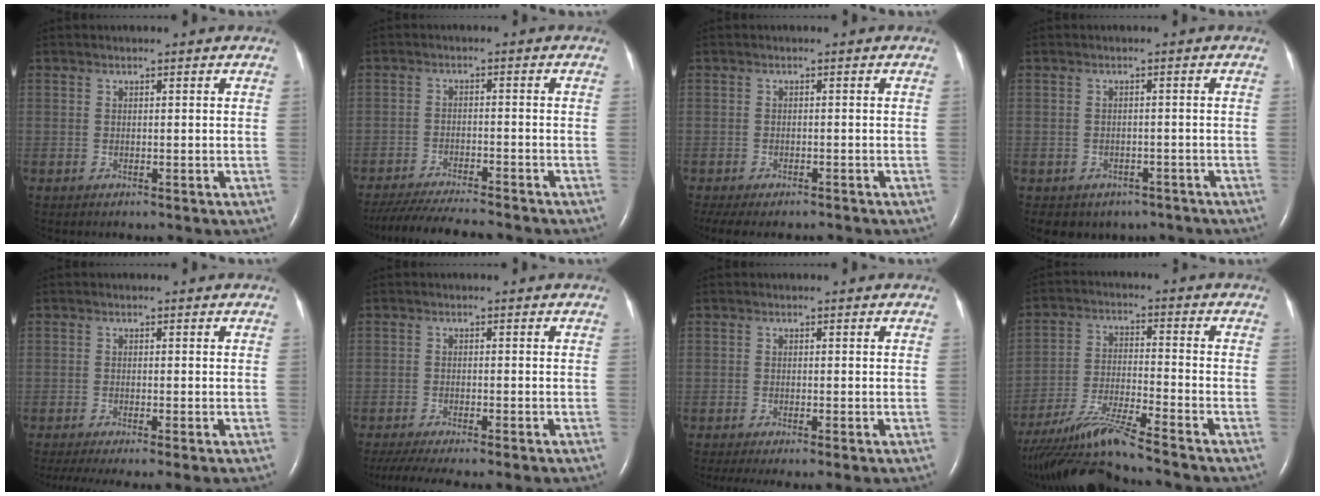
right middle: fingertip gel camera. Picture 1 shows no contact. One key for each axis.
{"total": 12.3, "fx": -11.2, "fy": 0.8, "fz": 5.1, "tx": -0.084, "ty": -0.022, "tz": -0.171}
{"total": 8.9, "fx": -7.8, "fy": 2.3, "fz": 3.7, "tx": -0.061, "ty": -0.009, "tz": -0.106}
{"total": 6.1, "fx": -4.6, "fy": 3.8, "fz": 1.0, "tx": -0.008, "ty": 0.014, "tz": -0.051}
{"total": 6.6, "fx": -5.2, "fy": -0.4, "fz": 4.1, "tx": -0.058, "ty": -0.016, "tz": -0.083}
{"total": 8.8, "fx": -7.3, "fy": 0.2, "fz": 4.8, "tx": -0.071, "ty": -0.013, "tz": -0.112}
{"total": 4.3, "fx": -3.2, "fy": -0.3, "fz": 2.8, "tx": -0.042, "ty": -0.014, "tz": -0.052}
{"total": 12.0, "fx": -10.6, "fy": -1.9, "fz": 5.4, "tx": -0.104, "ty": -0.021, "tz": -0.195}